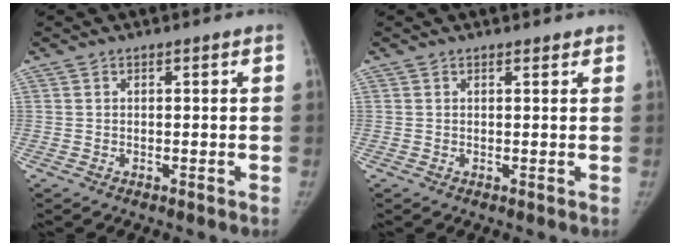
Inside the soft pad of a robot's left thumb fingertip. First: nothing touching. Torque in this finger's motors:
{"motor_torque": [-0.20, -0.10, -0.22, -0.06, -0.02]}